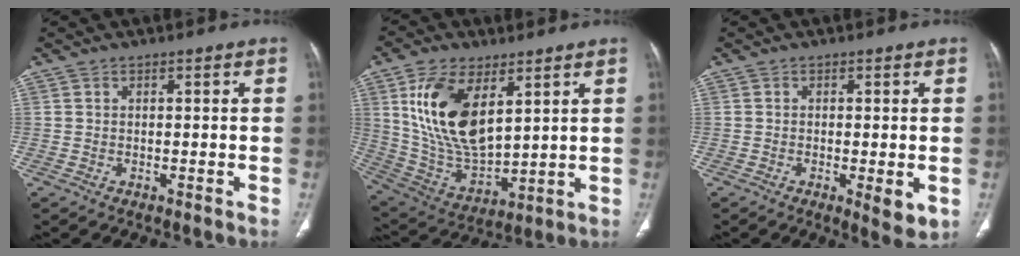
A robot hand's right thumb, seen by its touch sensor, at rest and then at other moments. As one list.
[{"total": 17.6, "force": [6.5, 9.1, 13.5], "torque": [-0.241, -0.029, 0.138]}, {"total": 4.5, "force": [-1.0, 1.4, 4.1], "torque": [-0.061, -0.013, -0.015]}]